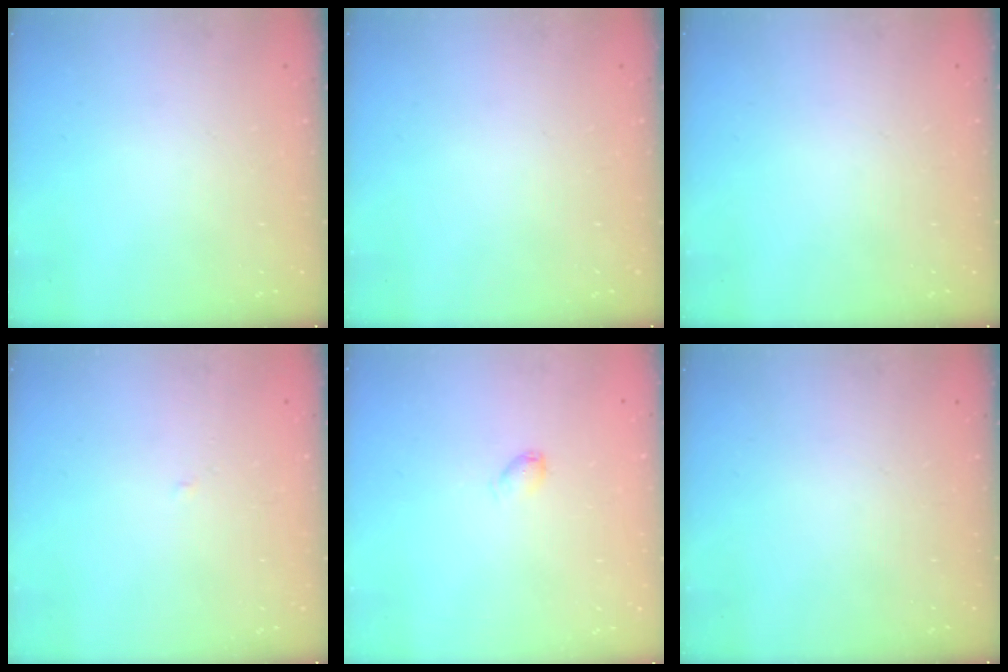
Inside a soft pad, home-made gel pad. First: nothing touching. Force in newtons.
{"total": 0.0}
{"total": 0.0}
{"total": 1.9, "press": 1.9, "slide": 0.3}
{"total": 2.9, "press": 2.9, "slide": 0.4}
{"total": 0.0}